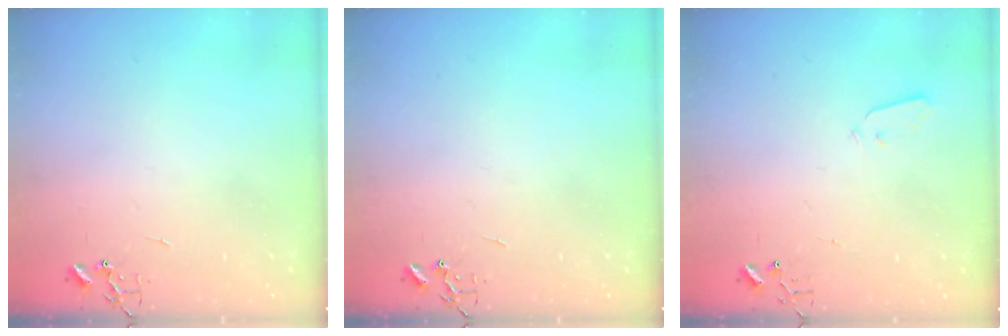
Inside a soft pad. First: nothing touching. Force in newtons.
{"total": 0.0}
{"total": 2.2, "press": 2.2, "slide": 0.4}